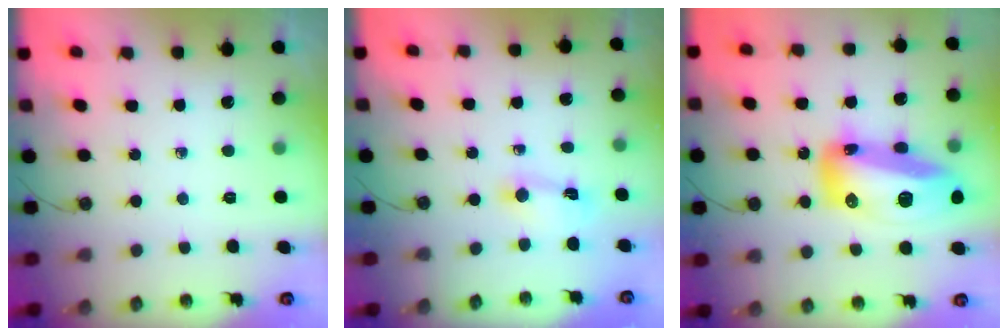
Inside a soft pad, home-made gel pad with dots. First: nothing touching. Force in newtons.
{"total": 2.2, "press": 2.2, "slide": 0.3}
{"total": 21.6, "press": 21.4, "slide": 2.6}